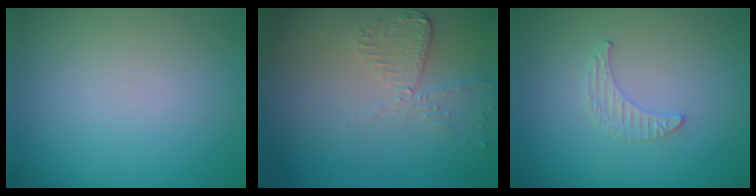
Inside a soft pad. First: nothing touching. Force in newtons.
{"total": 2.5, "press": 2.3, "slide": 1.2}
{"total": 0.5, "press": 0.5, "slide": 0.2}